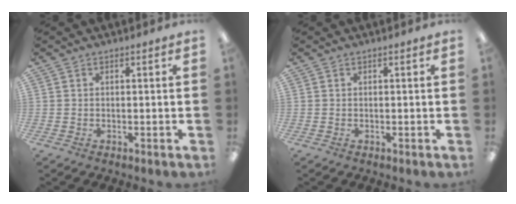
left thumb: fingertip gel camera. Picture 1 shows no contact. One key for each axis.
{"total": 0.0}